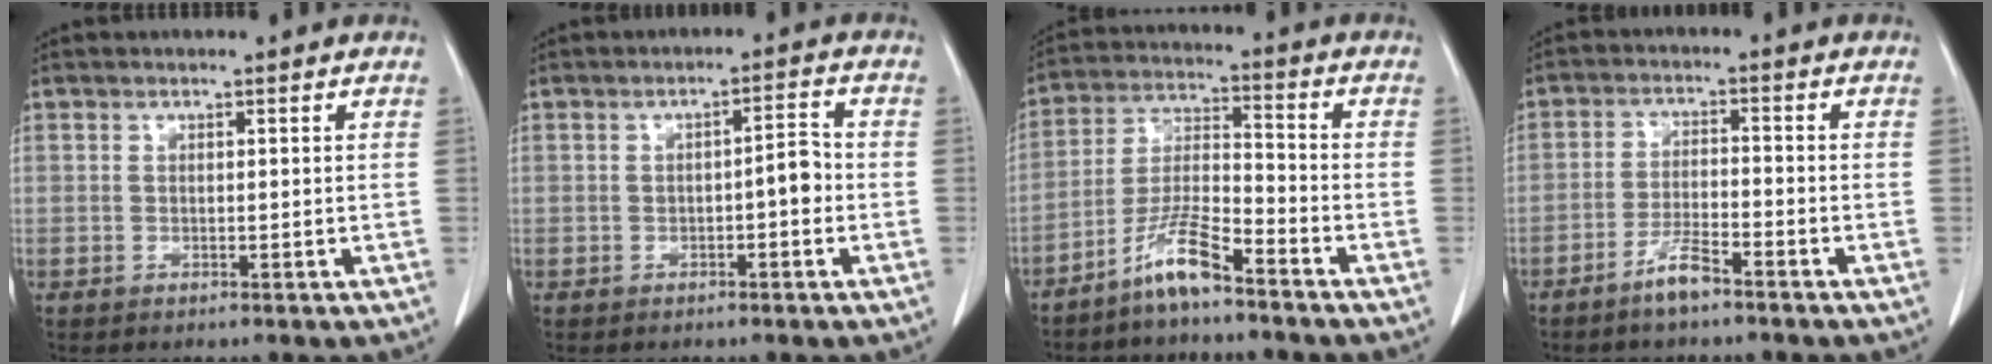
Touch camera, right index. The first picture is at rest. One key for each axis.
{"total": 3.3, "fx": -0.7, "fy": 0.8, "fz": 3.1, "tx": -0.041, "ty": 0.011, "tz": -0.010}
{"total": 7.9, "fx": -5.9, "fy": 0.7, "fz": 5.2, "tx": -0.113, "ty": -0.010, "tz": -0.118}
{"total": 4.4, "fx": -3.3, "fy": 0.5, "fz": 2.8, "tx": -0.057, "ty": -0.003, "tz": -0.061}